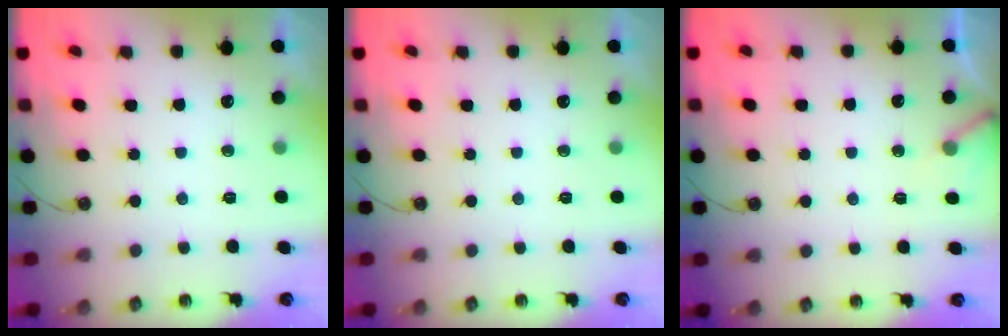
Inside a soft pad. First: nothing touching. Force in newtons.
{"total": 0.0}
{"total": 4.0, "press": 4.0, "slide": 0.2}